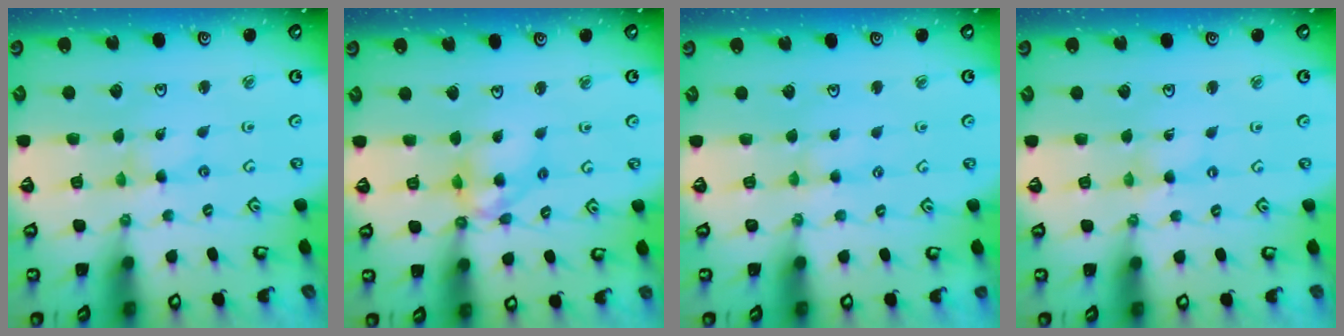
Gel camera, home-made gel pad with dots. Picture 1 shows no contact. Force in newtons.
{"total": 10.9, "press": 10.8, "slide": 1.2}
{"total": 2.2, "press": 2.2, "slide": 0.3}
{"total": 0.0}